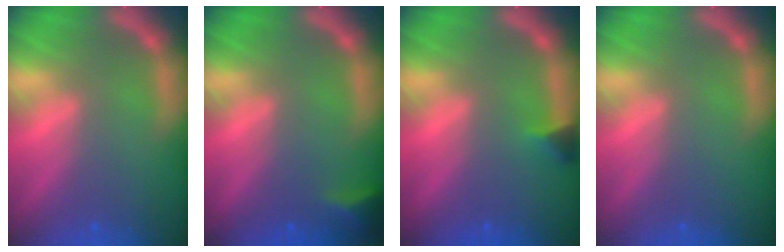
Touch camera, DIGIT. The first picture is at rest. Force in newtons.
{"total": 2.4}
{"total": 1.4}
{"total": 0.0}